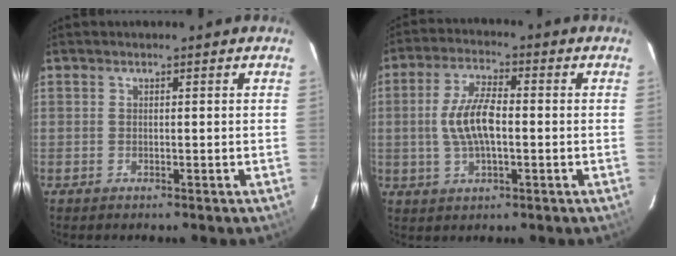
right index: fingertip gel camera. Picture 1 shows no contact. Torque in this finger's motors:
{"motor_torque": [0.65, -0.04, 0.64, 0.17]}